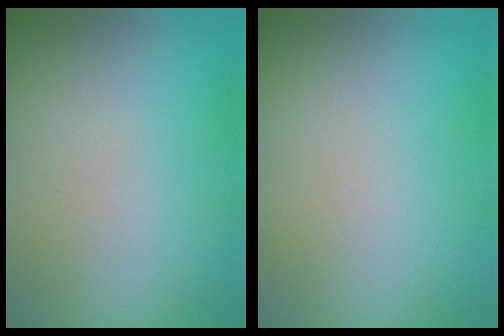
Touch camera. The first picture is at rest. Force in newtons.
{"total": 0.0}